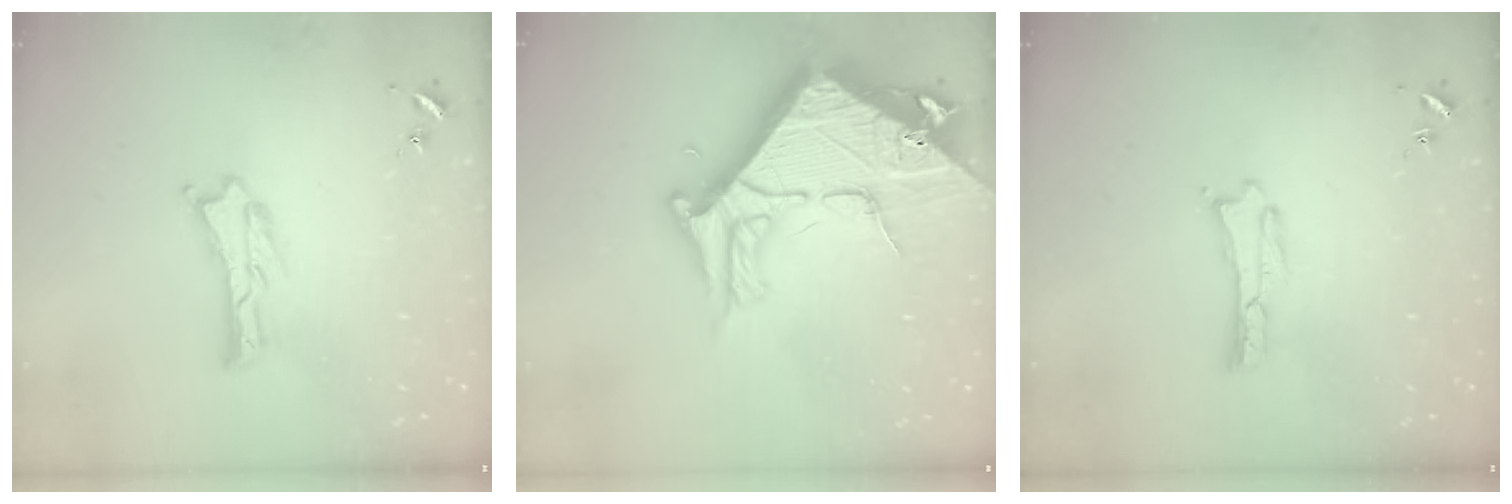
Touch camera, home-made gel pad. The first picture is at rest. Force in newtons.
{"total": 13.0, "press": 12.9, "slide": 1.4}
{"total": 0.0}